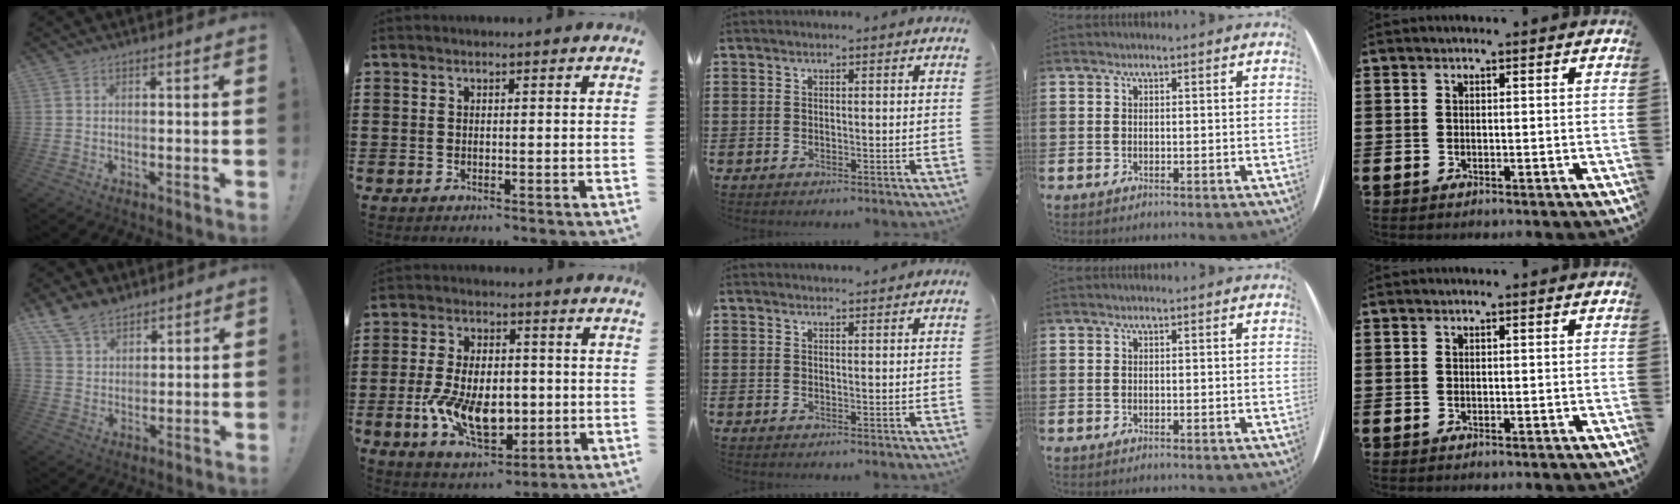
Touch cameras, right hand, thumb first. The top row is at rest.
{"thumb": {"total": 9.0, "force": [6.8, 5.2, 2.8], "torque": [-0.062, -0.032, 0.136]}, "index": {"total": 10.8, "force": [-2.2, 6.3, 8.5], "torque": [-0.170, 0.005, -0.036]}, "middle": {"total": 1.5, "force": [1.5, 0.1, 0.1], "torque": [-0.006, 0.001, 0.029]}}